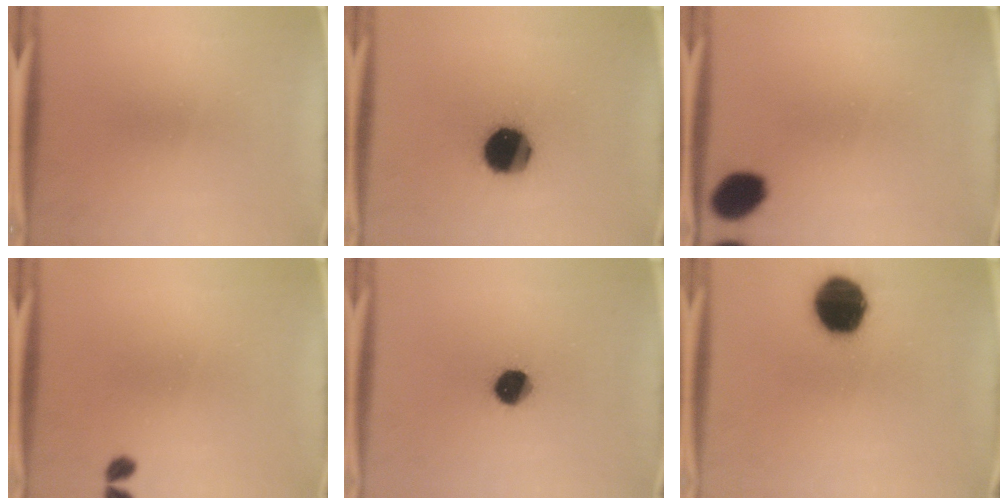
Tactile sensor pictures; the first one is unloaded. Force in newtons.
{"total": 15.9}
{"total": 7.7}
{"total": 1.2}
{"total": 7.9}
{"total": 15.8}